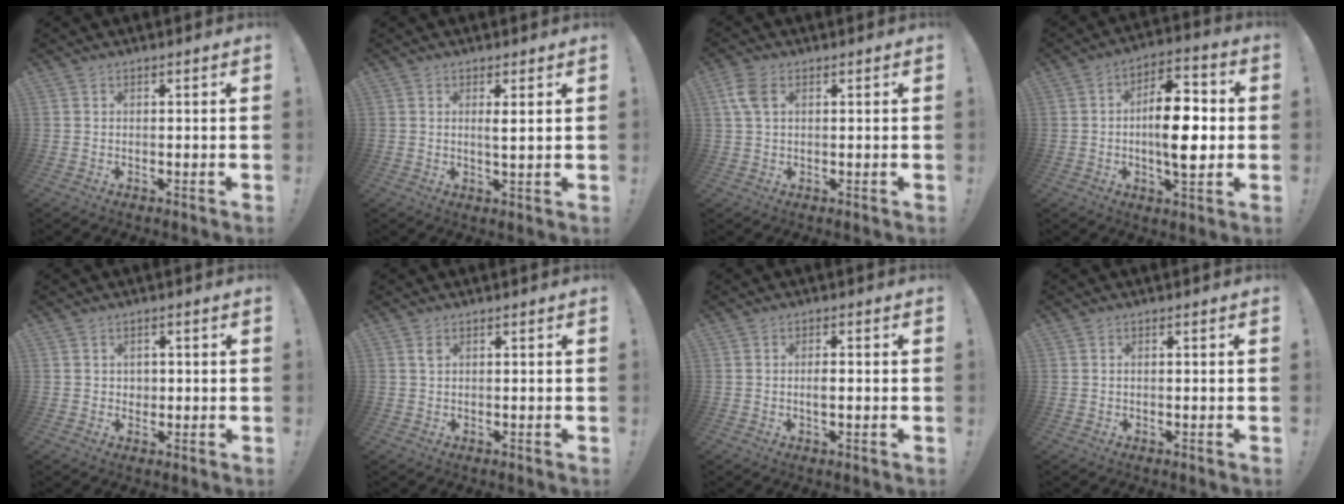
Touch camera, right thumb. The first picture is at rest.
{"total": 2.7, "force": [1.2, -0.1, 2.4], "torque": [-0.044, -0.009, 0.017]}
{"total": 5.2, "force": [1.6, 3.0, 3.9], "torque": [-0.092, 0.008, 0.033]}
{"total": 14.7, "force": [-1.0, 6.5, 13.1], "torque": [-0.189, 0.005, -0.024]}
{"total": 2.1, "force": [0.5, 2.0, 0.0], "torque": [0.005, -0.002, 0.007]}
{"total": 1.0, "force": [0.5, 0.5, 0.8], "torque": [-0.014, 0.000, 0.009]}
{"total": 2.4, "force": [-0.4, 0.7, 2.2], "torque": [-0.031, -0.002, -0.010]}
{"total": 0.0}